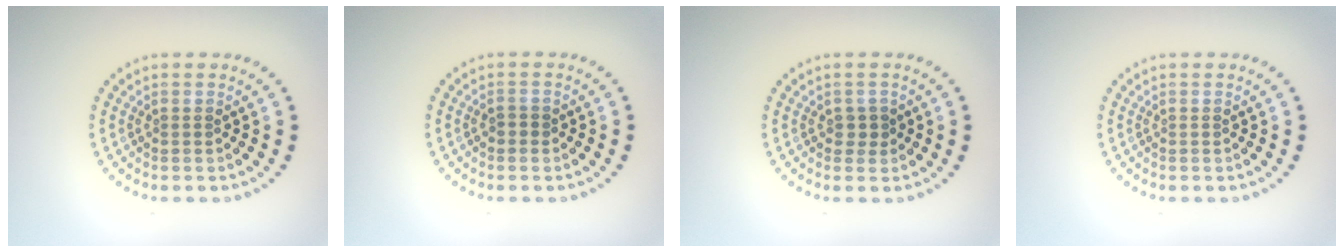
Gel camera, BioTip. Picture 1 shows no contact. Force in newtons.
{"total": 0.9, "press": 0.9, "slide": 0.1}
{"total": 1.2, "press": 1.2, "slide": 0.4}
{"total": 0.0}